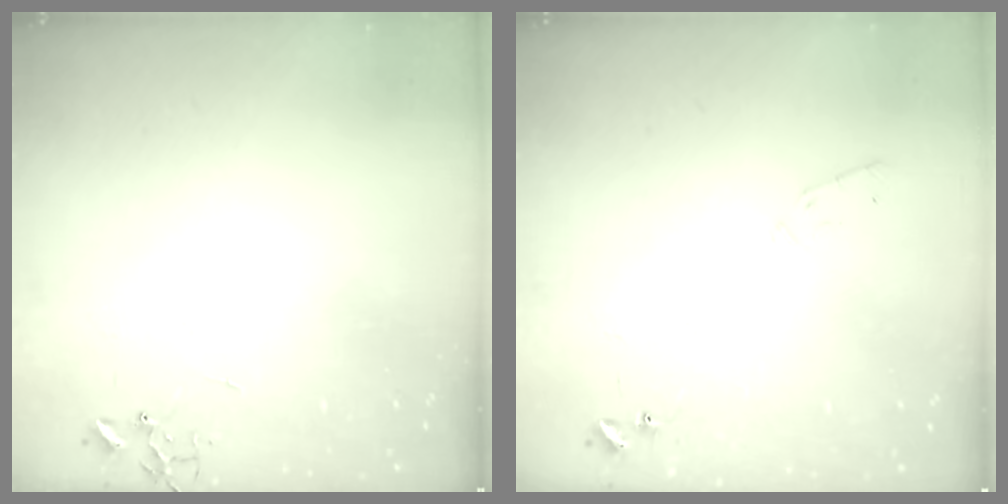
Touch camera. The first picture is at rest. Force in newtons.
{"total": 6.7, "press": 6.7, "slide": 1.0}